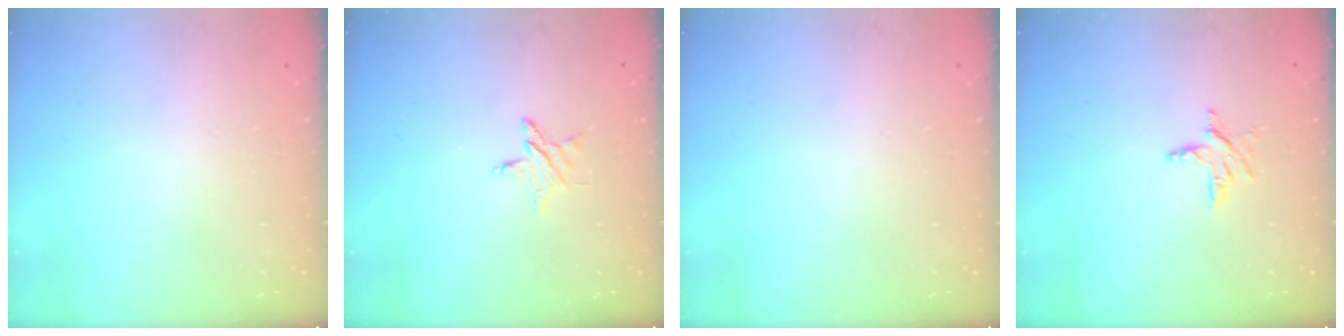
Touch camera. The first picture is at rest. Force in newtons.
{"total": 3.5, "press": 3.4, "slide": 0.3}
{"total": 0.0}
{"total": 5.5, "press": 5.5, "slide": 0.3}